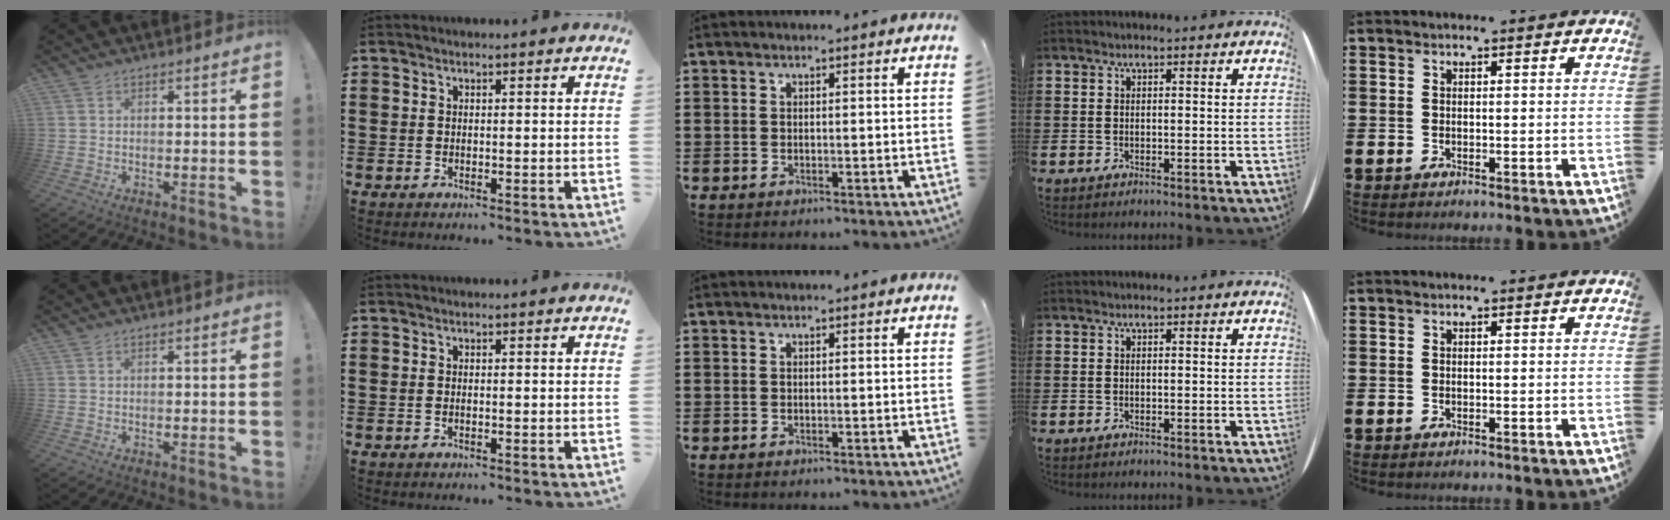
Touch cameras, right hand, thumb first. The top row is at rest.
{}